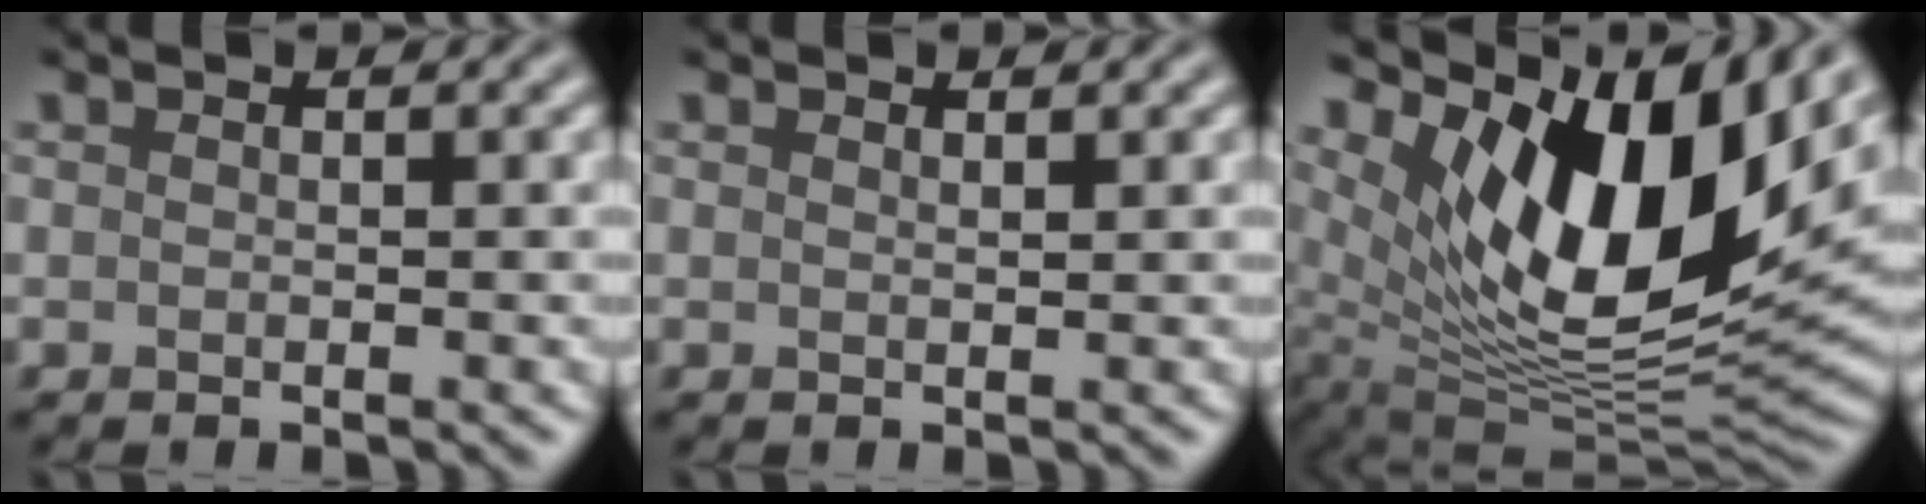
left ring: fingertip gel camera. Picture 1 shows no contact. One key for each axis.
{"total": 0.6, "fx": 0.6, "fy": 0.1, "fz": 0.3, "tx": 0.000, "ty": 0.000, "tz": 0.011}
{"total": 15.0, "fx": 6.2, "fy": 6.4, "fz": 12.0, "tx": -0.196, "ty": -0.012, "tz": 0.115}